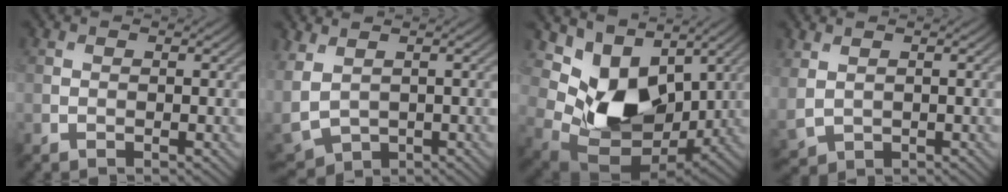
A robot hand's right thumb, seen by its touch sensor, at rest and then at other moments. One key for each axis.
{"total": 5.8, "fx": 1.4, "fy": 3.9, "fz": 4.0, "tx": -0.130, "ty": -0.015, "tz": 0.040}
{"total": 11.0, "fx": 3.5, "fy": 7.4, "fz": 7.4, "tx": -0.160, "ty": -0.023, "tz": 0.067}
{"total": 2.8, "fx": 1.0, "fy": 1.9, "fz": 1.8, "tx": -0.058, "ty": -0.005, "tz": 0.027}